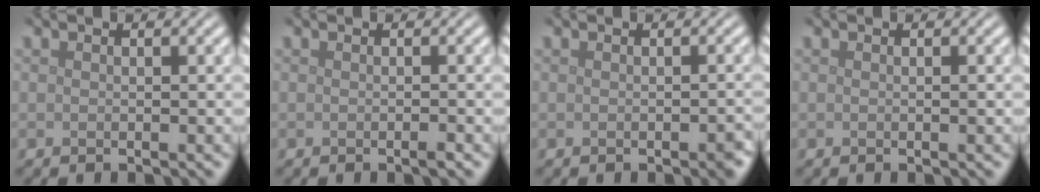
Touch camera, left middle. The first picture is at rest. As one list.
[{"total": 0.7, "force": [-0.3, 0.0, 0.6], "torque": [-0.009, 0.000, -0.006]}, {"total": 1.0, "force": [-0.5, 0.4, 0.8], "torque": [-0.011, -0.003, -0.004]}, {"total": 0.0}]